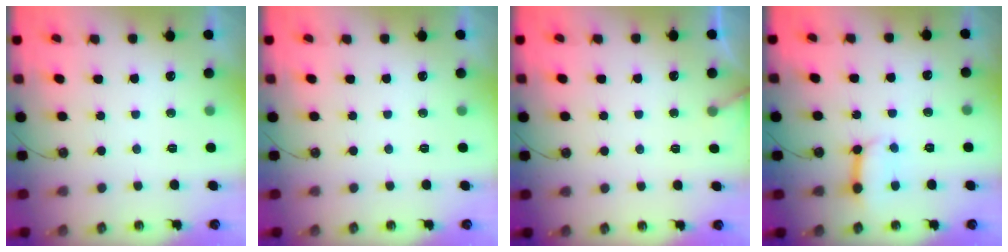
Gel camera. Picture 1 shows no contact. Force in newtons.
{"total": 0.0}
{"total": 3.4, "press": 3.4, "slide": 0.2}
{"total": 8.4, "press": 8.3, "slide": 0.9}